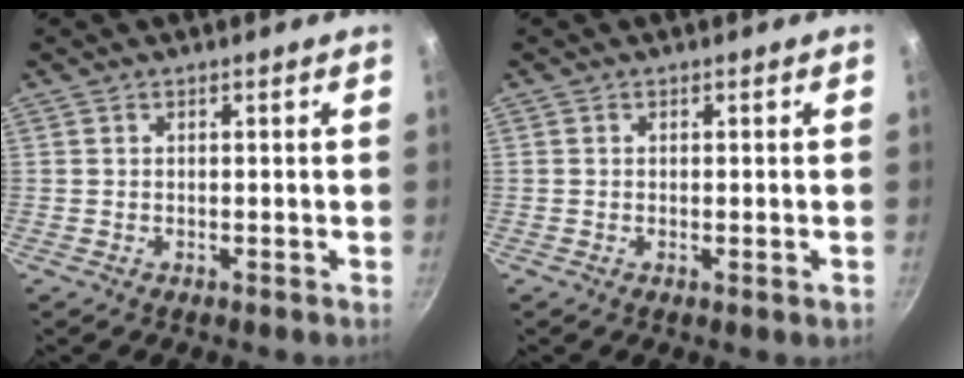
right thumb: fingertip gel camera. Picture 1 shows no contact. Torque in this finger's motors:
{"motor_torque": [-0.03, 0.35, -0.16, -0.08, -0.05]}